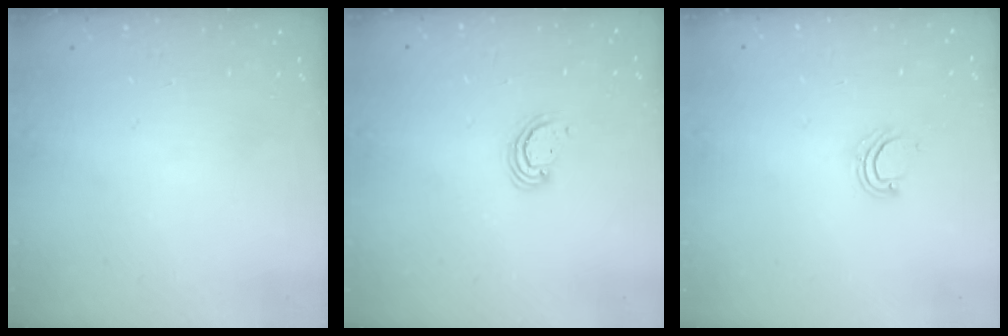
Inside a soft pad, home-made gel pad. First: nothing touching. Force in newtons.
{"total": 2.8, "press": 2.8, "slide": 0.3}
{"total": 2.2, "press": 2.2, "slide": 0.1}